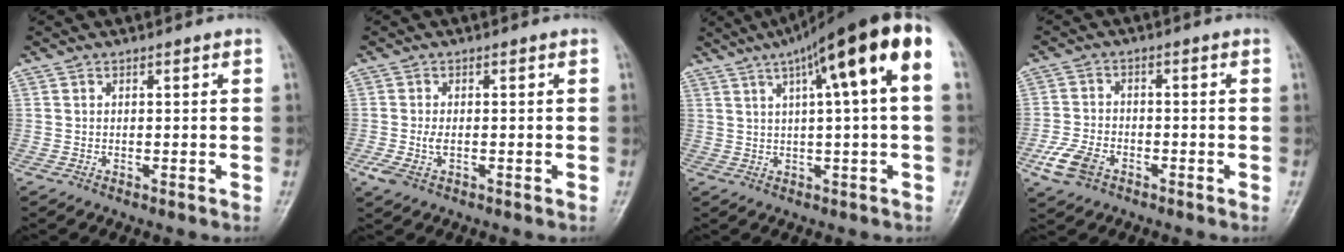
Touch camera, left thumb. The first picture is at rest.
{"total": 3.0, "force": [-1.0, 1.6, 2.4], "torque": [-0.065, 0.003, -0.019]}
{"total": 14.8, "force": [5.3, 1.6, 13.8], "torque": [-0.219, 0.034, 0.078]}
{"total": 6.6, "force": [-3.6, 4.1, 3.7], "torque": [-0.083, 0.011, -0.070]}